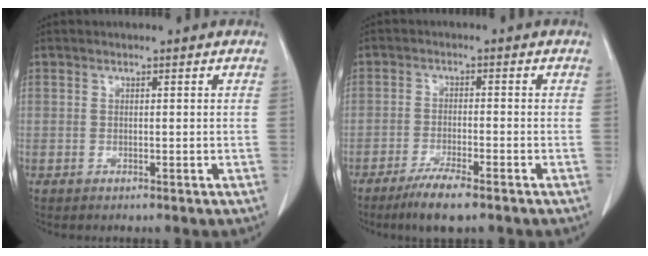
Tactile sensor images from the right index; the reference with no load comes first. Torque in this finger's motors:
{"motor_torque": [0.14, -0.05, 0.12, 0.08]}